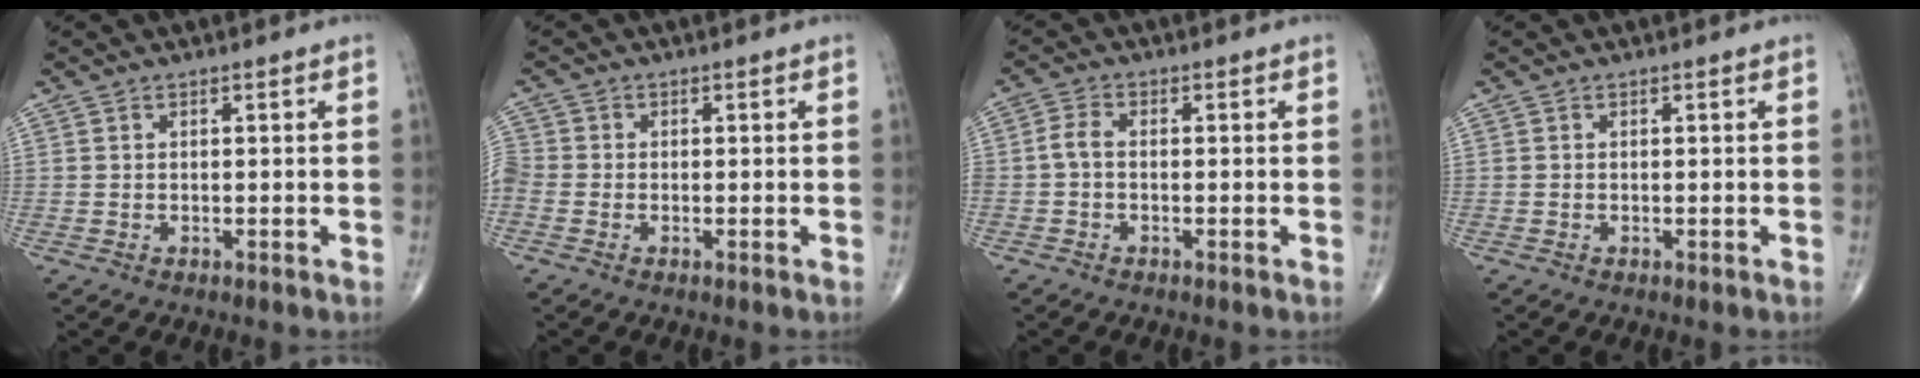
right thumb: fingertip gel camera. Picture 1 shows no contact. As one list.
[{"total": 4.4, "force": [-1.2, 3.5, 2.4], "torque": [-0.074, 0.007, -0.030]}, {"total": 2.8, "force": [-0.6, 1.4, 2.3], "torque": [-0.052, 0.005, -0.021]}, {"total": 0.0}]